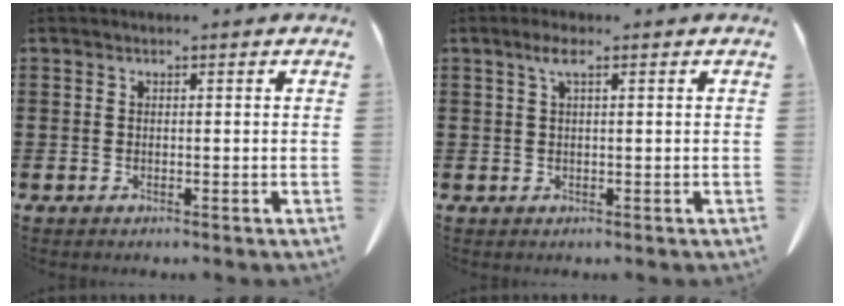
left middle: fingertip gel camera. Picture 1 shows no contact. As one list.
[{"total": 2.3, "force": [0.9, 0.5, 2.1], "torque": [-0.043, 0.006, 0.014]}]